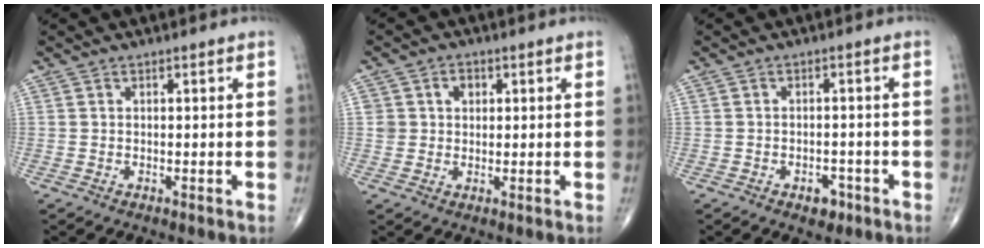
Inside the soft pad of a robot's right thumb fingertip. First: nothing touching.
{"total": 3.4, "force": [1.0, 3.0, 1.3], "torque": [0.001, 0.001, 0.014]}
{"total": 3.1, "force": [-1.9, 1.9, 1.7], "torque": [-0.008, 0.009, -0.023]}